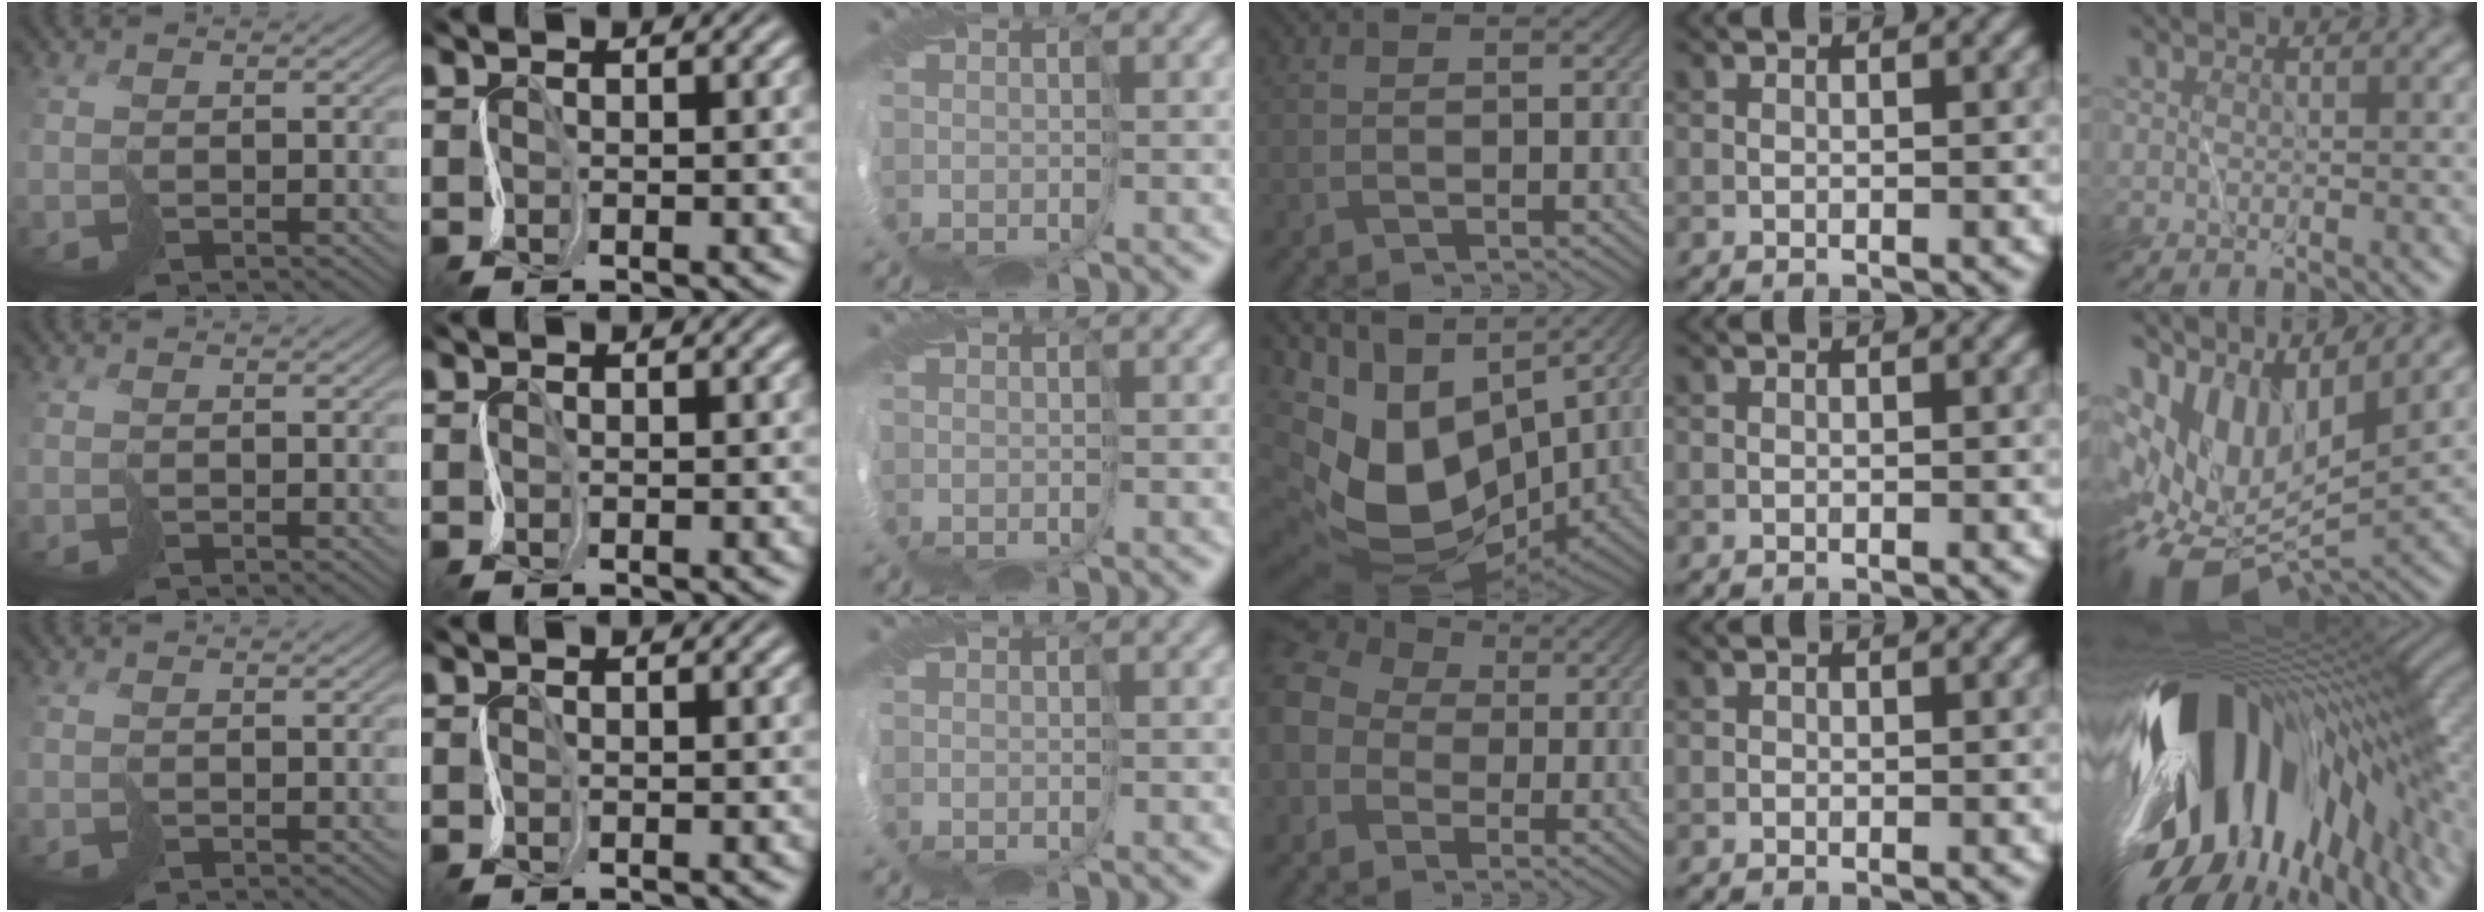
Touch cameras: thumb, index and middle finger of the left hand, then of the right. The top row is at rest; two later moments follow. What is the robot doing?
{"motion": "cut", "object": "bubble wrap"}